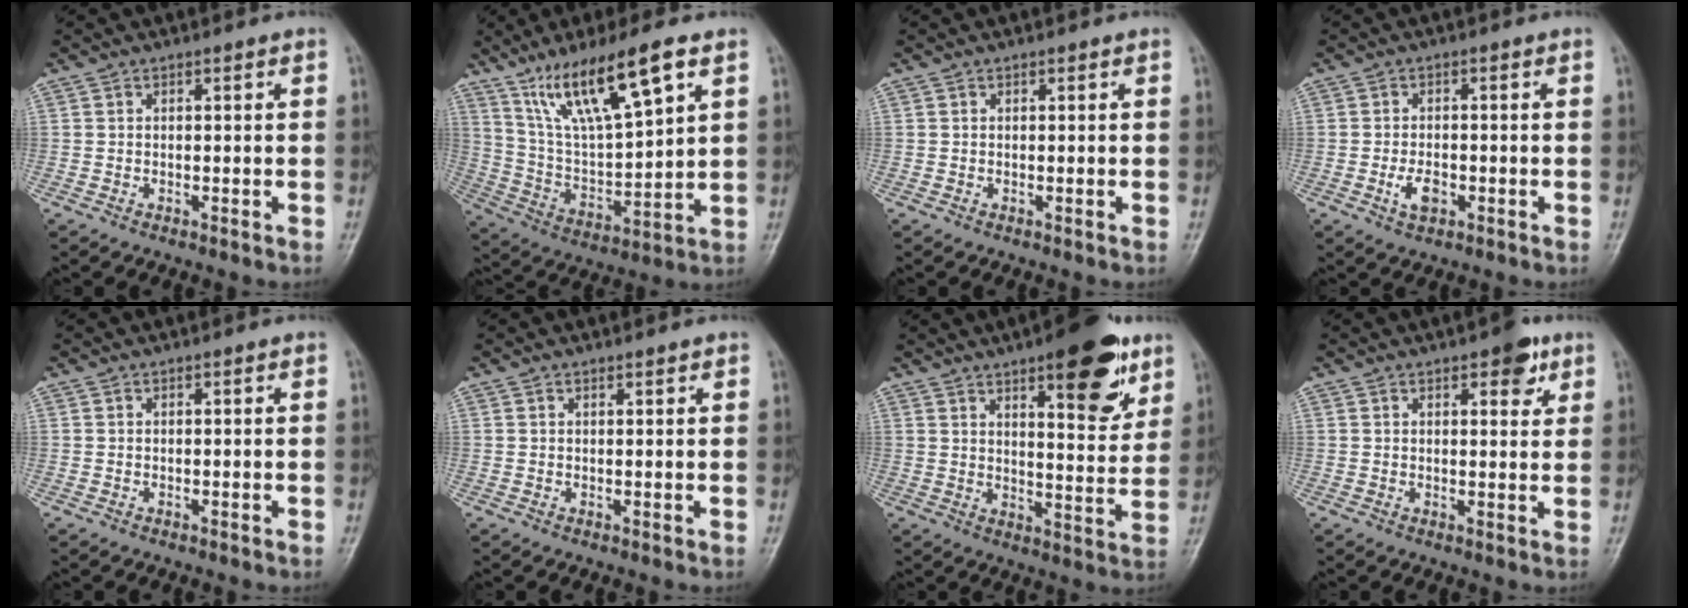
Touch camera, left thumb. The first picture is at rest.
{"total": 16.5, "force": [9.7, 3.6, 12.8], "torque": [-0.226, -0.034, 0.196]}
{"total": 0.0}
{"total": 3.6, "force": [-1.2, 2.1, 2.6], "torque": [-0.045, 0.002, -0.020]}
{"total": 0.0}
{"total": 0.6, "force": [0.5, 0.1, 0.2], "torque": [-0.006, -0.004, 0.009]}
{"total": 15.2, "force": [8.7, 5.2, 11.3], "torque": [-0.115, -0.045, 0.120]}
{"total": 5.1, "force": [2.9, 2.3, 3.5], "torque": [-0.025, -0.011, 0.032]}